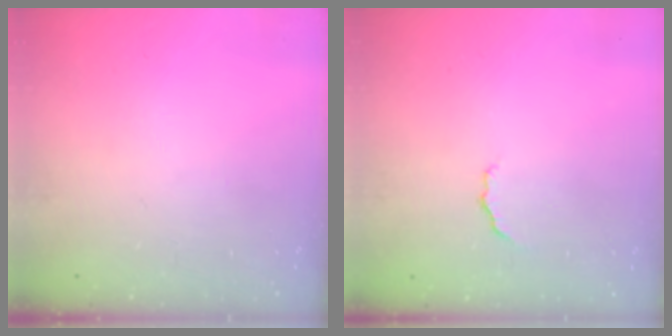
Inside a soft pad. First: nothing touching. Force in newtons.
{"total": 4.0, "press": 3.9, "slide": 0.9}